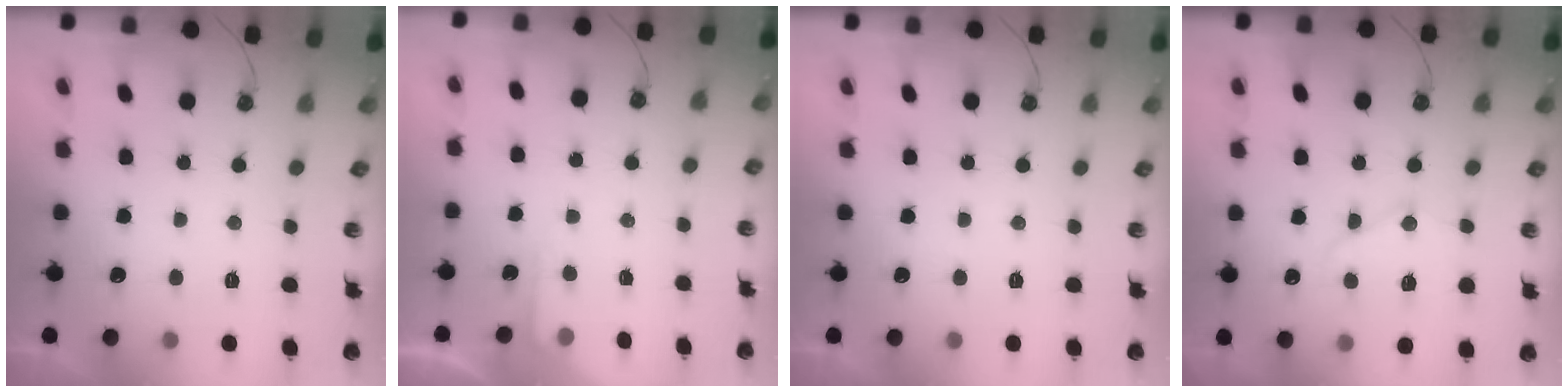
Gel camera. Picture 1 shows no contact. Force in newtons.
{"total": 3.7, "press": 3.7, "slide": 0.4}
{"total": 0.0}
{"total": 11.5, "press": 11.5, "slide": 0.7}